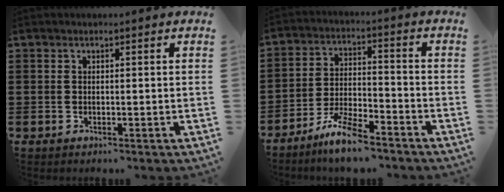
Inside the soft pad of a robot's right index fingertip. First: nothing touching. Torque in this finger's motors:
{"motor_torque": [-0.01, 0.14, 0.17, 0.10]}